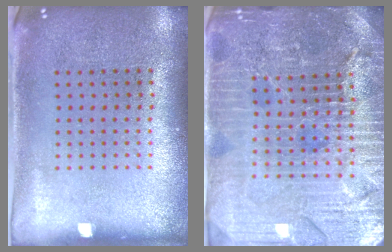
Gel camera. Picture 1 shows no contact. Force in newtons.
{"total": 5.2, "press": 4.8, "slide": 2.1}